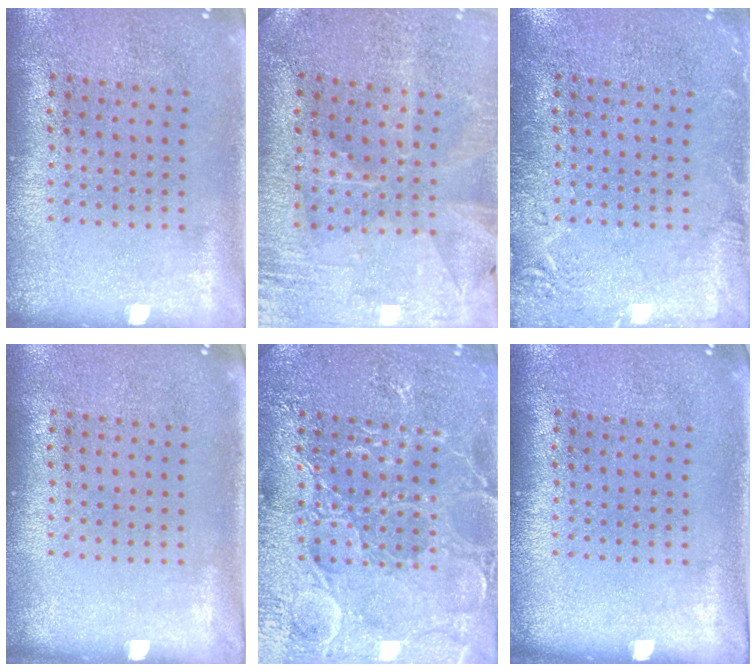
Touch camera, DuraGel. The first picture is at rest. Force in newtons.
{"total": 0.9, "press": 0.8, "slide": 0.3}
{"total": 2.4, "press": 2.4, "slide": 0.4}
{"total": 0.0}
{"total": 4.5, "press": 4.4, "slide": 0.9}
{"total": 0.0}